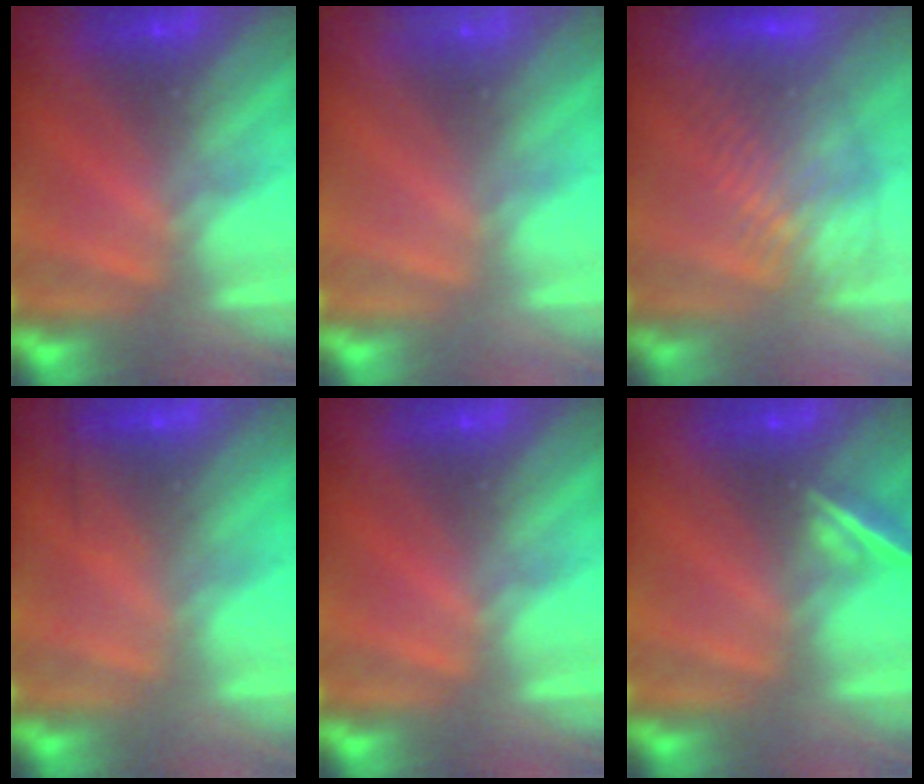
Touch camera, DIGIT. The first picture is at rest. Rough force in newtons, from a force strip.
{"total": 2.3}
{"total": 4.7}
{"total": 2.5}
{"total": 0.0}
{"total": 2.1}